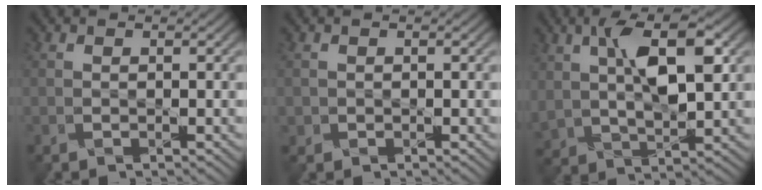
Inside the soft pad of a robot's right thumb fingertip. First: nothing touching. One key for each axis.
{"total": 1.1, "fx": -0.3, "fy": 1.0, "fz": 0.0, "tx": -0.006, "ty": -0.005, "tz": 0.001}
{"total": 8.2, "fx": 2.7, "fy": 4.0, "fz": 6.6, "tx": -0.142, "ty": 0.004, "tz": 0.052}